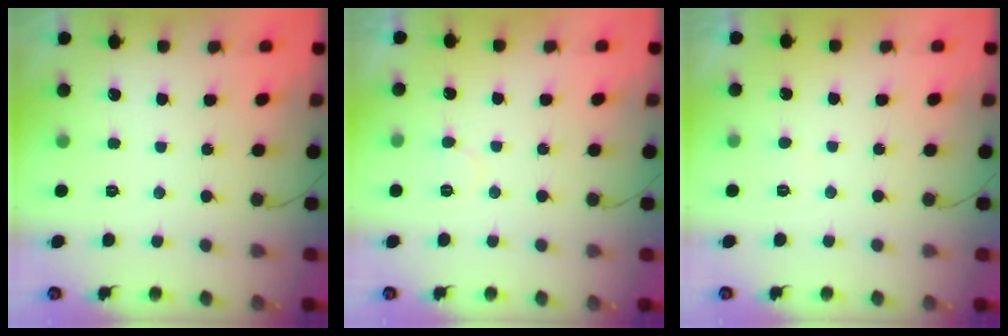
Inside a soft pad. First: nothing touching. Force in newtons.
{"total": 5.3, "press": 5.3, "slide": 0.4}
{"total": 2.7, "press": 2.7, "slide": 0.2}